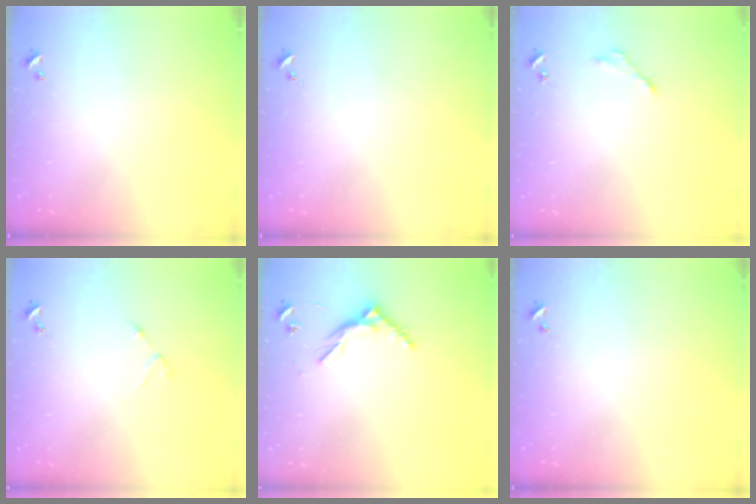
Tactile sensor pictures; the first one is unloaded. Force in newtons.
{"total": 0.0}
{"total": 2.8, "press": 2.8, "slide": 0.4}
{"total": 2.5, "press": 2.4, "slide": 0.4}
{"total": 6.1, "press": 6.1, "slide": 0.4}
{"total": 0.0}